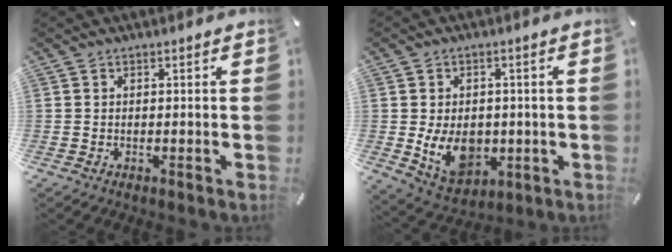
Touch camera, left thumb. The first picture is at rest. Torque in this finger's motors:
{"motor_torque": [0.65, 2.45, 0.66, -0.31, 0.41]}